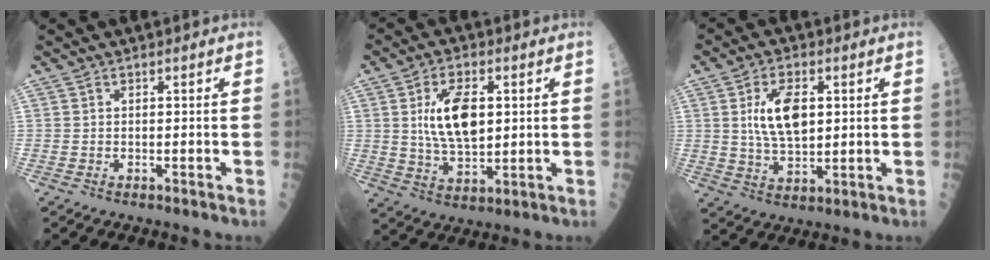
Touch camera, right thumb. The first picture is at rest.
{"total": 11.3, "force": [2.1, 5.7, 9.6], "torque": [-0.160, -0.008, 0.043]}
{"total": 9.6, "force": [2.0, 4.8, 8.1], "torque": [-0.137, -0.007, 0.039]}